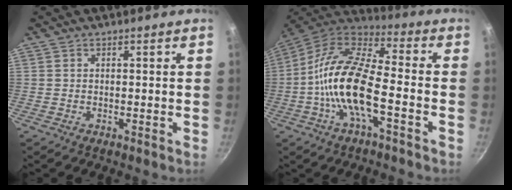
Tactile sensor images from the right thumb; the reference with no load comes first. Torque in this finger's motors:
{"motor_torque": [-0.04, 1.19, 2.06, -0.73, 0.59]}